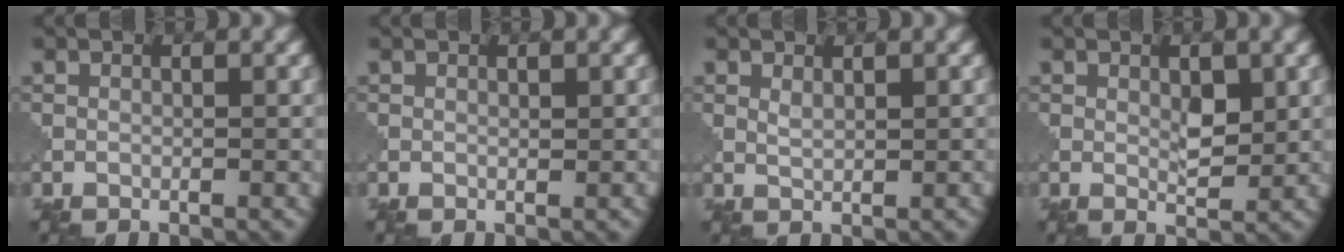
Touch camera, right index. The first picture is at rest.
{"total": 0.0}
{"total": 0.9, "force": [0.9, 0.1, 0.1], "torque": [-0.005, -0.003, 0.020]}
{"total": 1.8, "force": [0.9, 0.8, 1.3], "torque": [-0.022, -0.005, 0.020]}